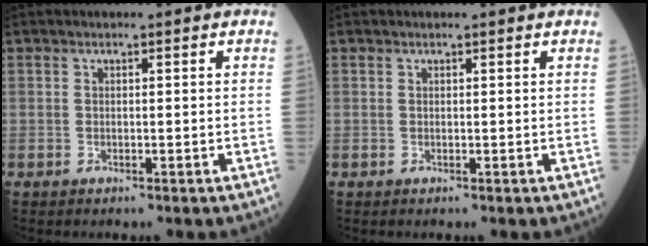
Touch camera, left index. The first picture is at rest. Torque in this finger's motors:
{"motor_torque": [-0.07, 0.13, -0.07, -0.01]}